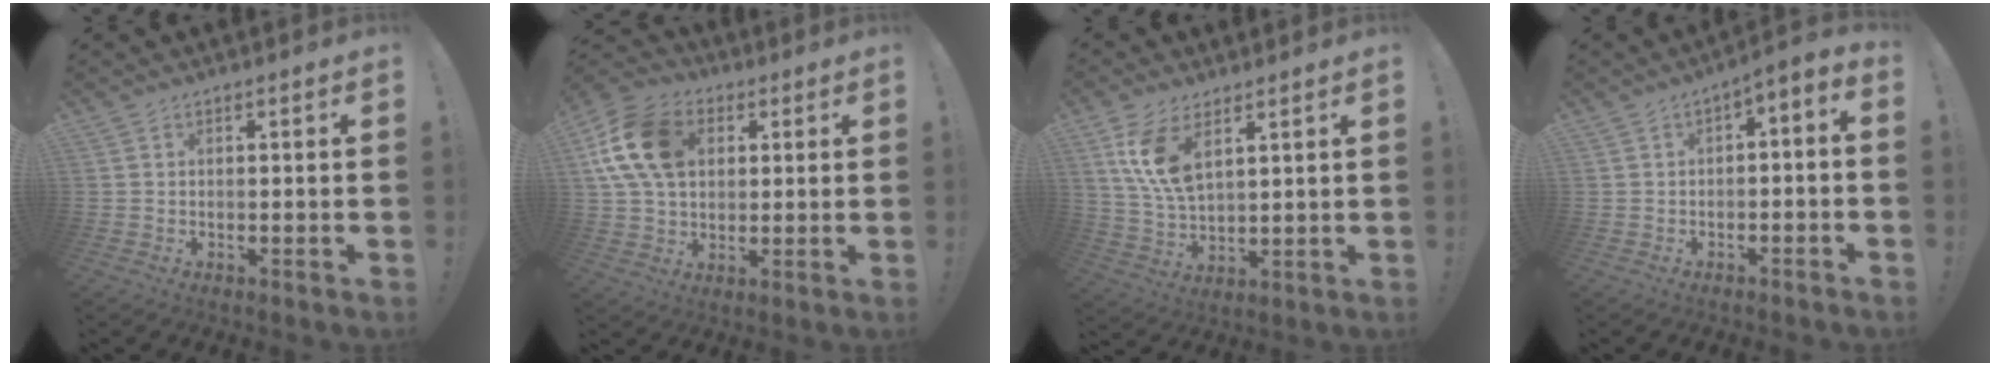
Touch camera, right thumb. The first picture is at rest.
{"total": 16.6, "force": [4.4, 12.4, 10.2], "torque": [-0.172, -0.001, 0.091]}
{"total": 11.0, "force": [5.6, 5.3, 7.9], "torque": [-0.170, -0.022, 0.101]}
{"total": 3.7, "force": [-2.1, 1.5, 2.6], "torque": [-0.034, 0.008, -0.038]}